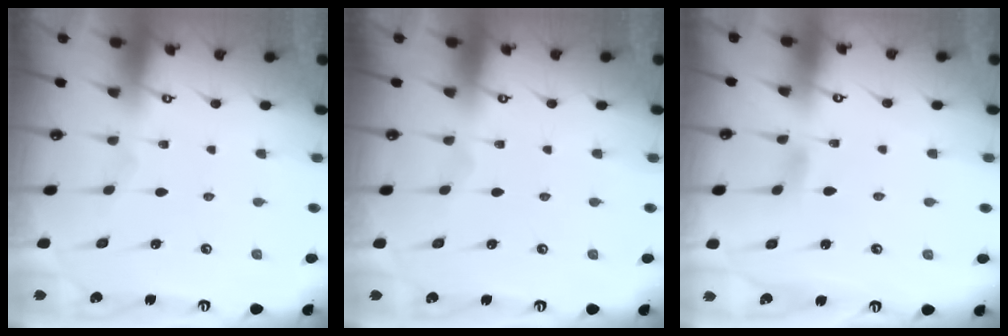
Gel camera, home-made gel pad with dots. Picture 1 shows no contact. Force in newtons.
{"total": 0.0}
{"total": 2.9, "press": 2.8, "slide": 0.4}